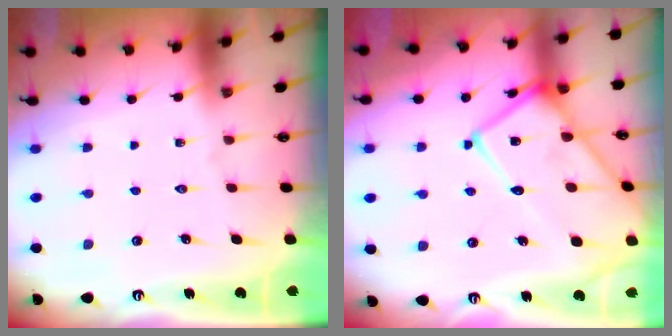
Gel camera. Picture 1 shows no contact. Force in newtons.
{"total": 19.0, "press": 18.9, "slide": 1.4}